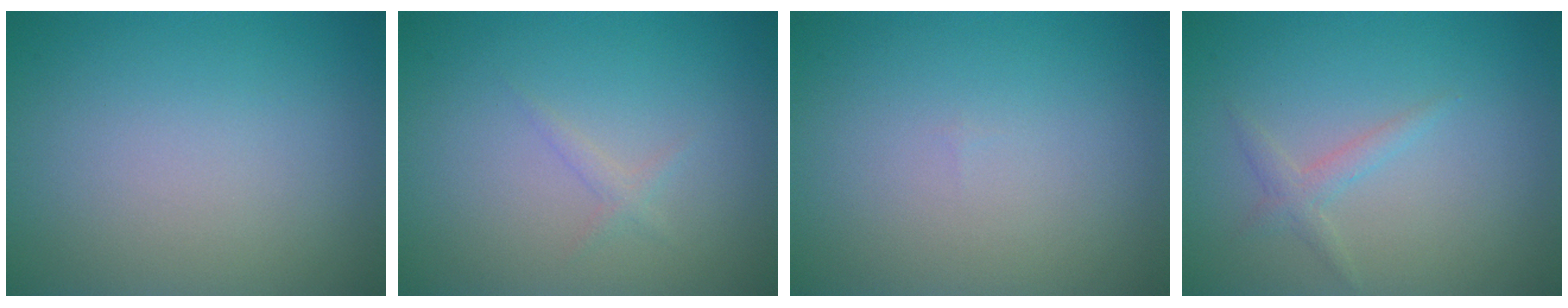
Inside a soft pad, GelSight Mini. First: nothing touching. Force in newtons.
{"total": 0.8, "press": 0.8, "slide": 0.0}
{"total": 0.0}
{"total": 1.3, "press": 1.3, "slide": 0.0}